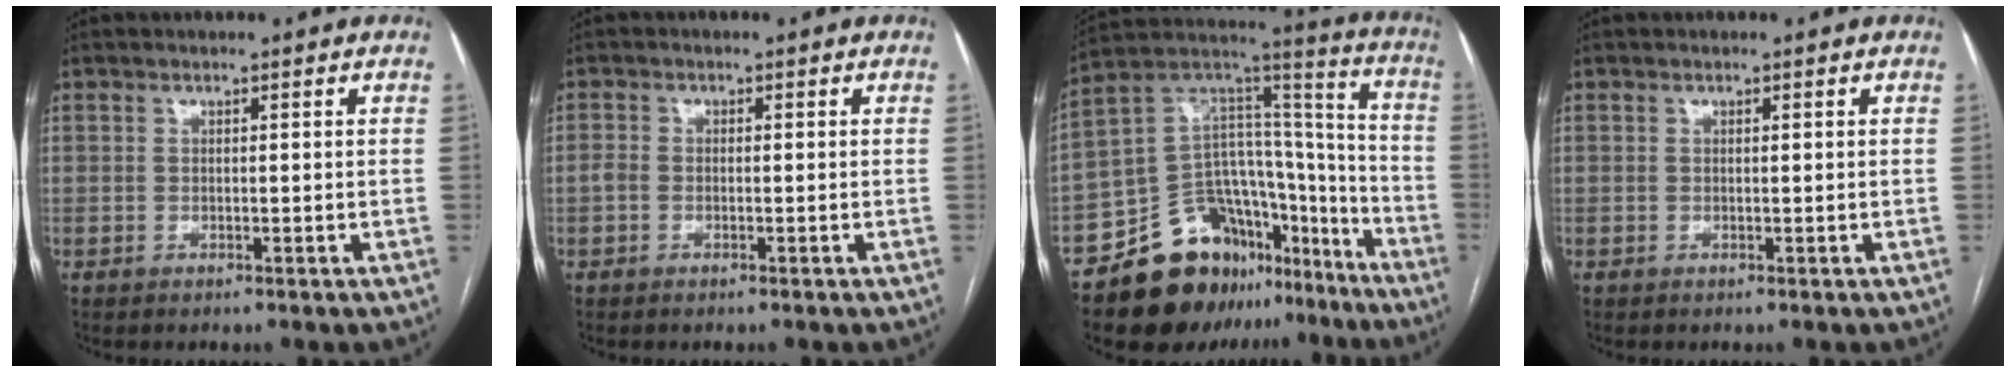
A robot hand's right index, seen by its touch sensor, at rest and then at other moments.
{"total": 1.2, "force": [-0.4, 1.0, 0.7], "torque": [-0.013, 0.004, -0.006]}
{"total": 21.5, "force": [-15.1, 12.3, 9.1], "torque": [-0.132, 0.086, -0.238]}
{"total": 0.0}